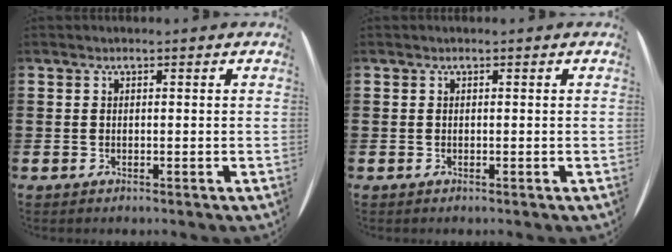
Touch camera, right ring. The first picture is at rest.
{"total": 0.0}